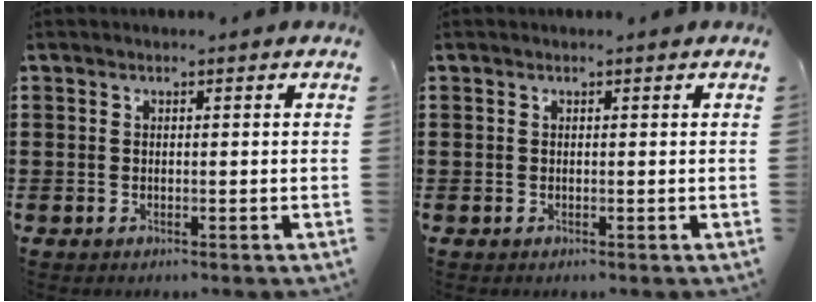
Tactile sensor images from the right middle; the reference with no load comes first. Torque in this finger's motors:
{"motor_torque": [0.00, 0.00, 0.00, 0.00]}